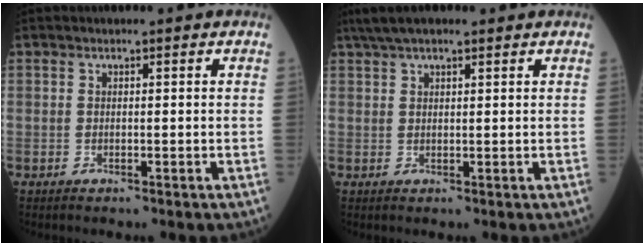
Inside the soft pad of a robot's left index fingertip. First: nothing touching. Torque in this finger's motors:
{"motor_torque": [0.19, -0.16, 0.09, 0.06]}